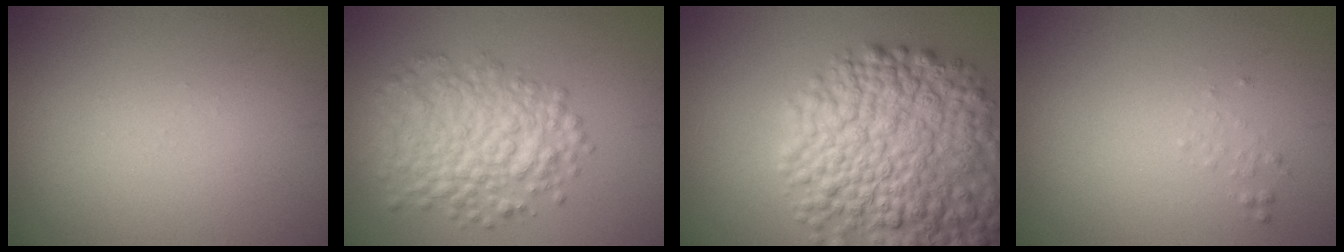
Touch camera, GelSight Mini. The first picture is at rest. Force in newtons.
{"total": 5.9, "press": 5.9, "slide": 0.2}
{"total": 10.5, "press": 10.5, "slide": 0.5}
{"total": 0.6, "press": 0.6, "slide": 0.1}